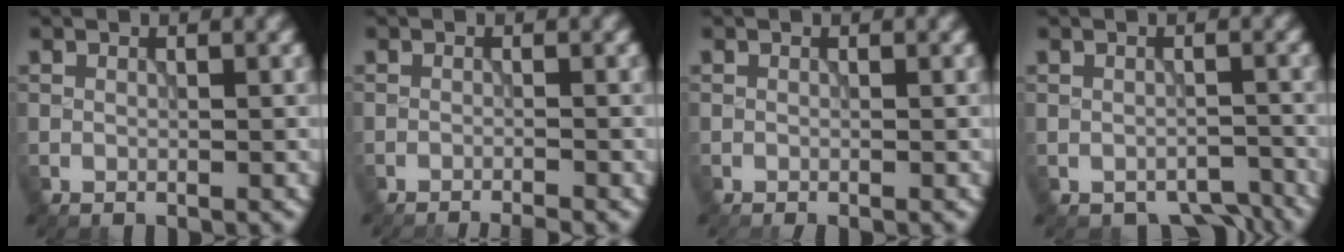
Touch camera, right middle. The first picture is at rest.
{"total": 2.4, "force": [-2.2, 0.3, 1.0], "torque": [-0.015, -0.003, -0.039]}
{"total": 0.6, "force": [-0.5, 0.0, 0.3], "torque": [-0.001, -0.004, -0.009]}
{"total": 3.0, "force": [-2.5, 1.4, 1.0], "torque": [-0.009, -0.017, -0.027]}